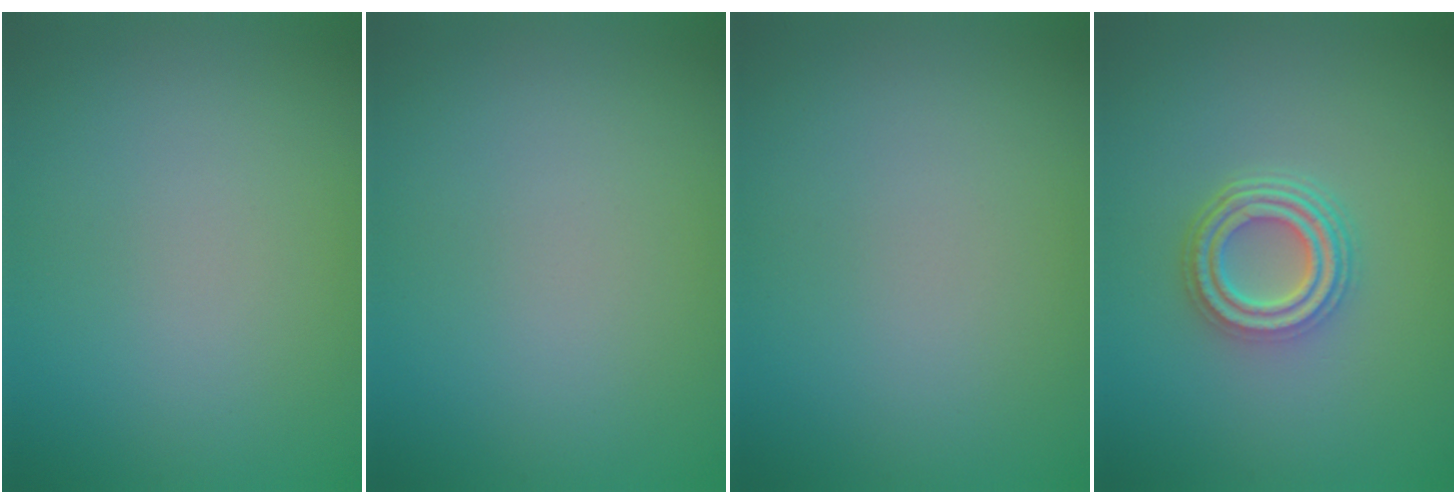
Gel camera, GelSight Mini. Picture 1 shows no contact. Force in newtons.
{"total": 0.0}
{"total": 0.0}
{"total": 4.8, "press": 3.5, "slide": 3.3}